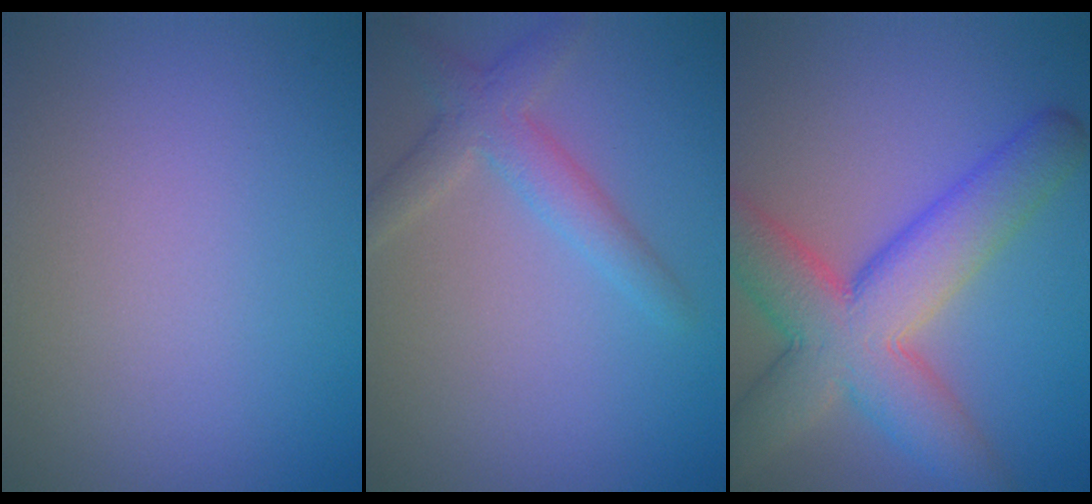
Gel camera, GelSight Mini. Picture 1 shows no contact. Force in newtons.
{"total": 3.0, "press": 3.0, "slide": 0.1}
{"total": 9.2, "press": 9.2, "slide": 0.3}